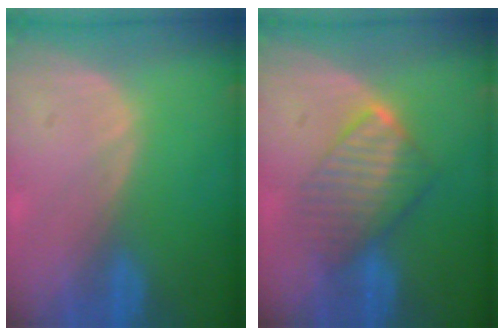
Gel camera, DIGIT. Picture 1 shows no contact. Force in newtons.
{"total": 6.4, "press": 6.4, "slide": 0.8}